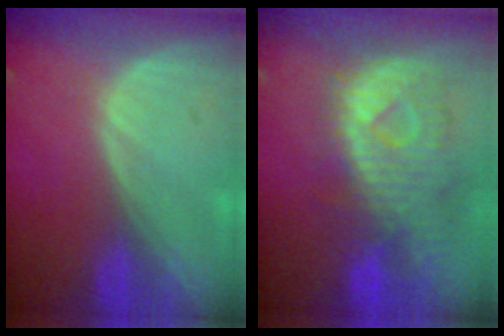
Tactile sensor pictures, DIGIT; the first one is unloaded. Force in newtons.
{"total": 10.8, "press": 9.6, "slide": 5.0}